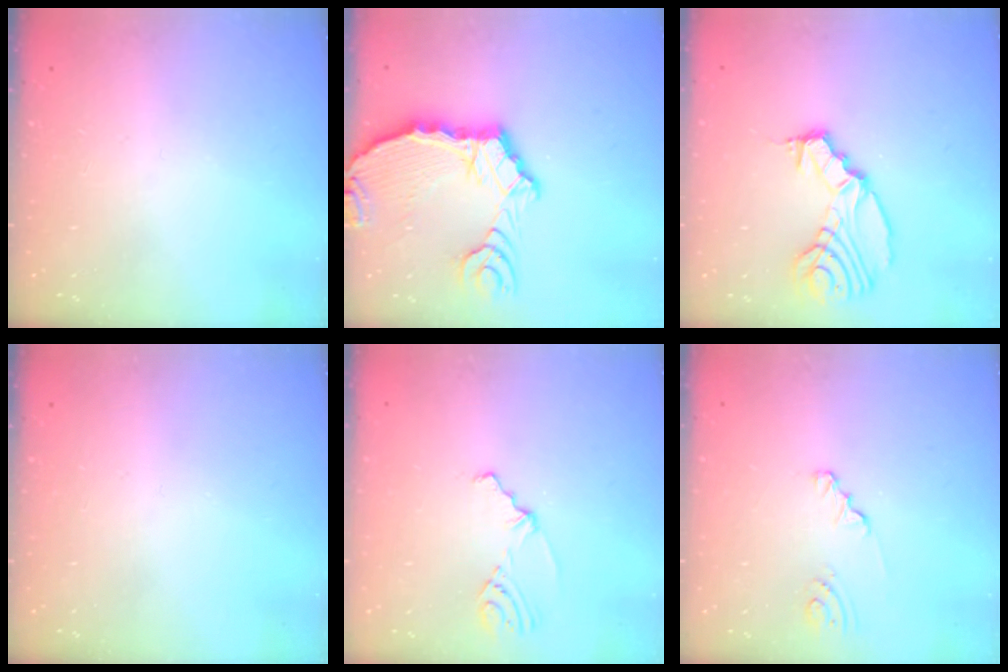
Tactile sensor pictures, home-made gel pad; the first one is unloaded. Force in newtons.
{"total": 11.8, "press": 11.7, "slide": 1.5}
{"total": 11.6, "press": 10.9, "slide": 3.9}
{"total": 0.0}
{"total": 2.8, "press": 2.3, "slide": 1.5}
{"total": 1.9, "press": 1.9, "slide": 0.3}